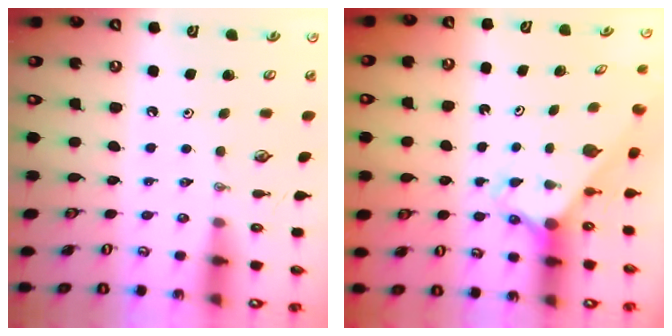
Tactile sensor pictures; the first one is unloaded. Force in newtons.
{"total": 2.7, "press": 2.7, "slide": 0.1}